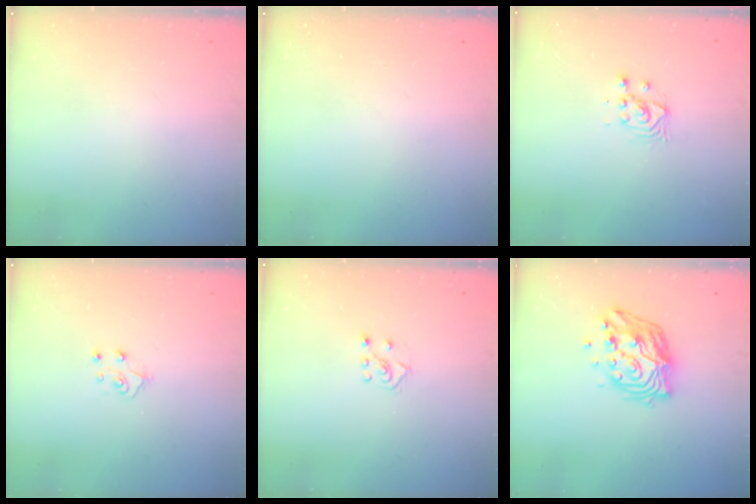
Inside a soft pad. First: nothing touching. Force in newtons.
{"total": 0.0}
{"total": 3.8, "press": 3.8, "slide": 0.4}
{"total": 4.3, "press": 4.3, "slide": 0.4}
{"total": 4.1, "press": 4.0, "slide": 0.6}
{"total": 12.4, "press": 12.3, "slide": 1.1}